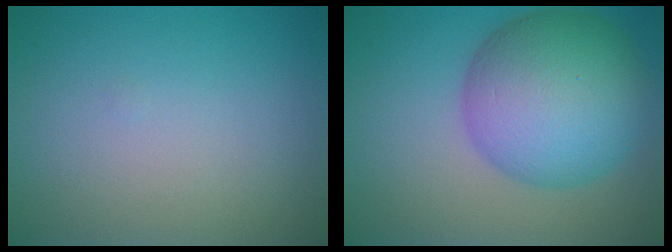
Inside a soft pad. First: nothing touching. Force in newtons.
{"total": 11.1, "press": 11.1, "slide": 0.3}